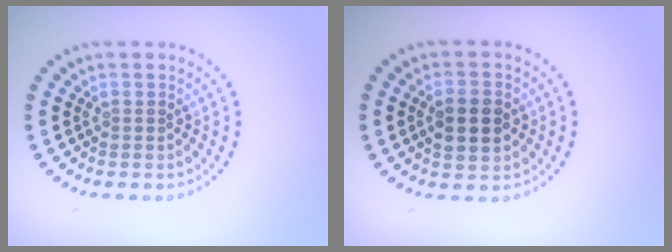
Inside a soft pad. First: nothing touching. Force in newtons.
{"total": 3.8, "press": 3.7, "slide": 0.3}